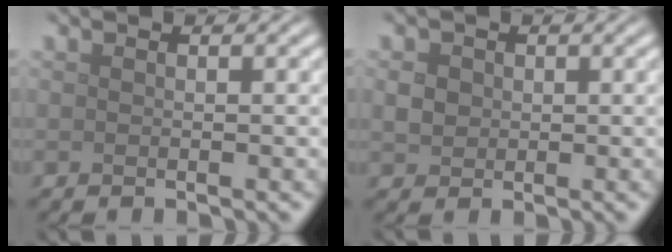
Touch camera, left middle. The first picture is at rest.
{"total": 1.6, "force": [0.2, 1.5, 0.7], "torque": [-0.012, -0.002, 0.004]}